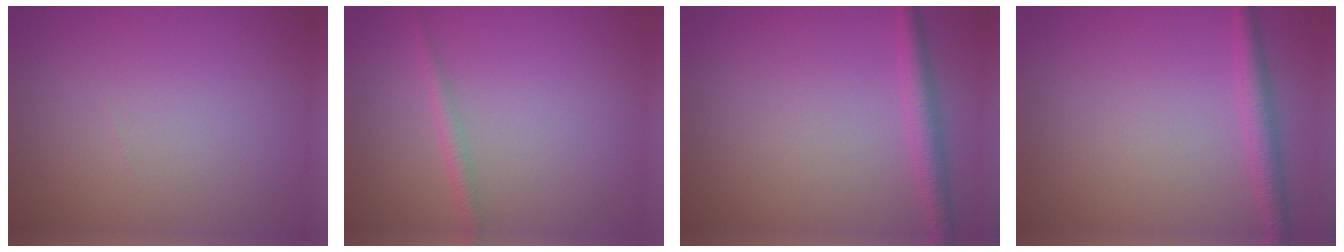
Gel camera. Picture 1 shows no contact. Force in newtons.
{"total": 1.3, "press": 1.3, "slide": 0.1}
{"total": 2.3, "press": 2.3, "slide": 0.1}
{"total": 2.3, "press": 2.3, "slide": 0.1}